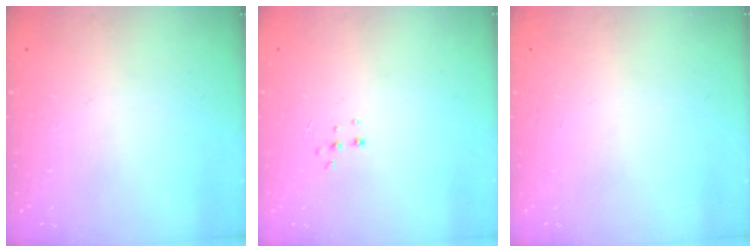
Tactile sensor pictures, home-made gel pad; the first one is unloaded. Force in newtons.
{"total": 4.6, "press": 4.5, "slide": 0.8}
{"total": 0.0}